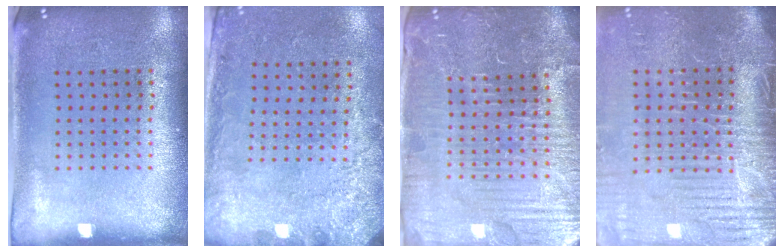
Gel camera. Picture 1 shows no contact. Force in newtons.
{"total": 2.7, "press": 2.0, "slide": 1.9}
{"total": 5.6, "press": 5.2, "slide": 2.2}
{"total": 4.6, "press": 4.1, "slide": 2.2}